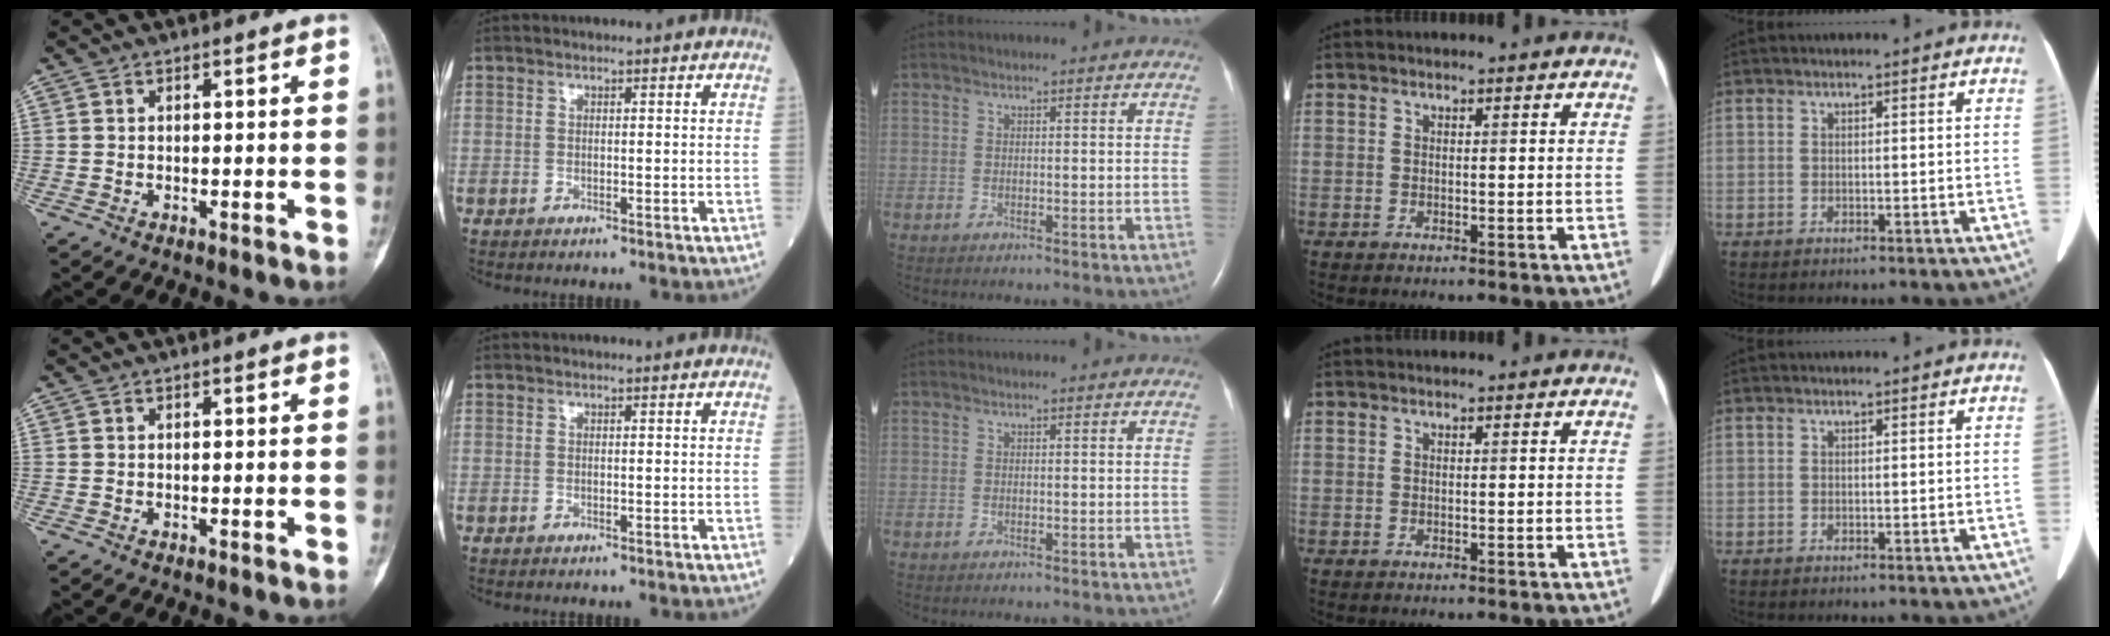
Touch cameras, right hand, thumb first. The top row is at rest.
{}